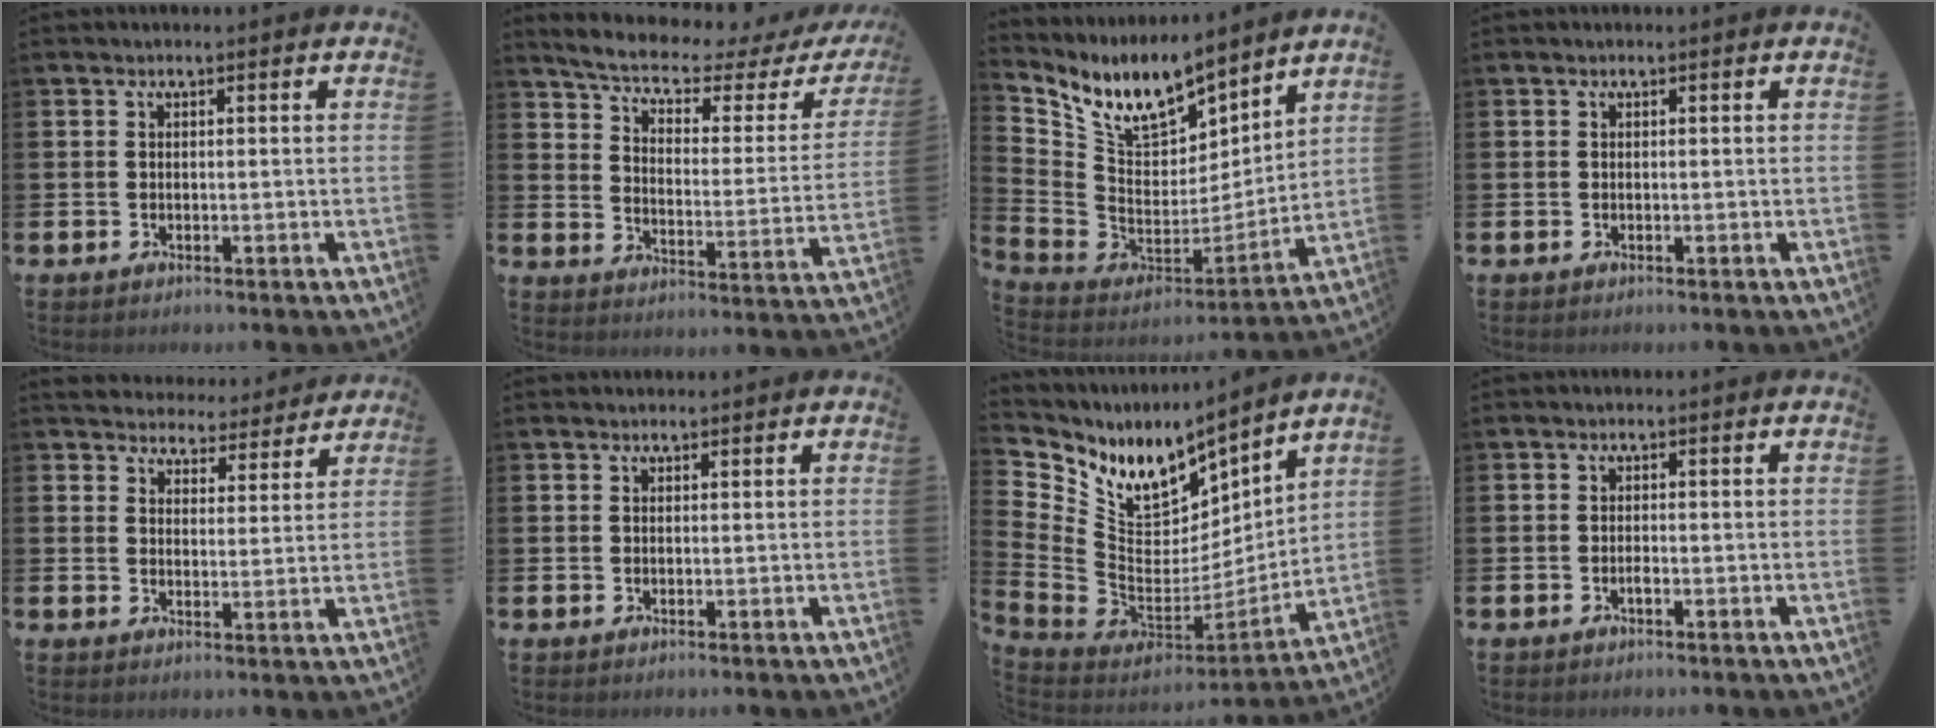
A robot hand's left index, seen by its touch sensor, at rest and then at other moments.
{"total": 6.1, "force": [5.2, 1.3, 2.8], "torque": [-0.086, -0.036, 0.085]}
{"total": 11.2, "force": [9.5, 4.5, 3.6], "torque": [-0.120, -0.059, 0.178]}
{"total": 0.0}
{"total": 4.8, "force": [4.7, 1.1, -0.2], "torque": [-0.017, -0.039, 0.083]}
{"total": 0.8, "force": [0.8, 0.2, 0.0], "torque": [0.007, -0.003, 0.013]}
{"total": 9.3, "force": [7.1, 4.9, 3.5], "torque": [-0.126, -0.054, 0.131]}
{"total": 0.6, "force": [-0.4, 0.1, 0.5], "torque": [-0.017, 0.000, -0.005]}